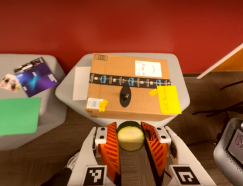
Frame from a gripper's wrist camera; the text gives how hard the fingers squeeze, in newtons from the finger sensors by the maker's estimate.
{"total": 11.7, "left": 11.8, "right": 11.5}